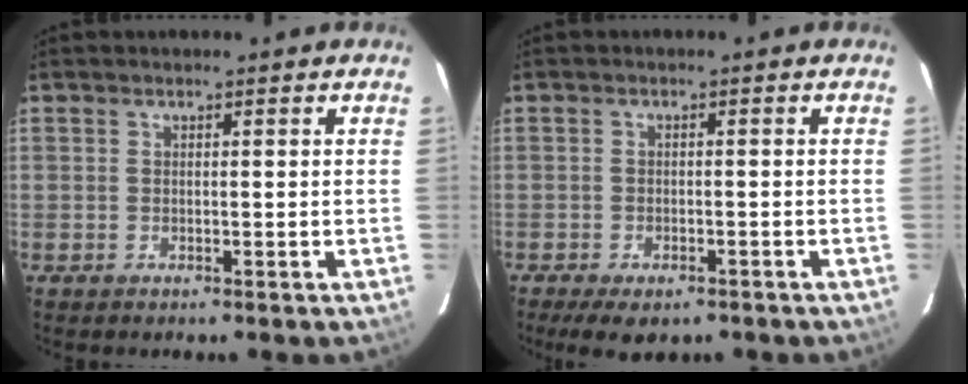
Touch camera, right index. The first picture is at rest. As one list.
[{"total": 7.3, "force": [-5.2, 3.1, 4.0], "torque": [-0.092, -0.020, -0.076]}]